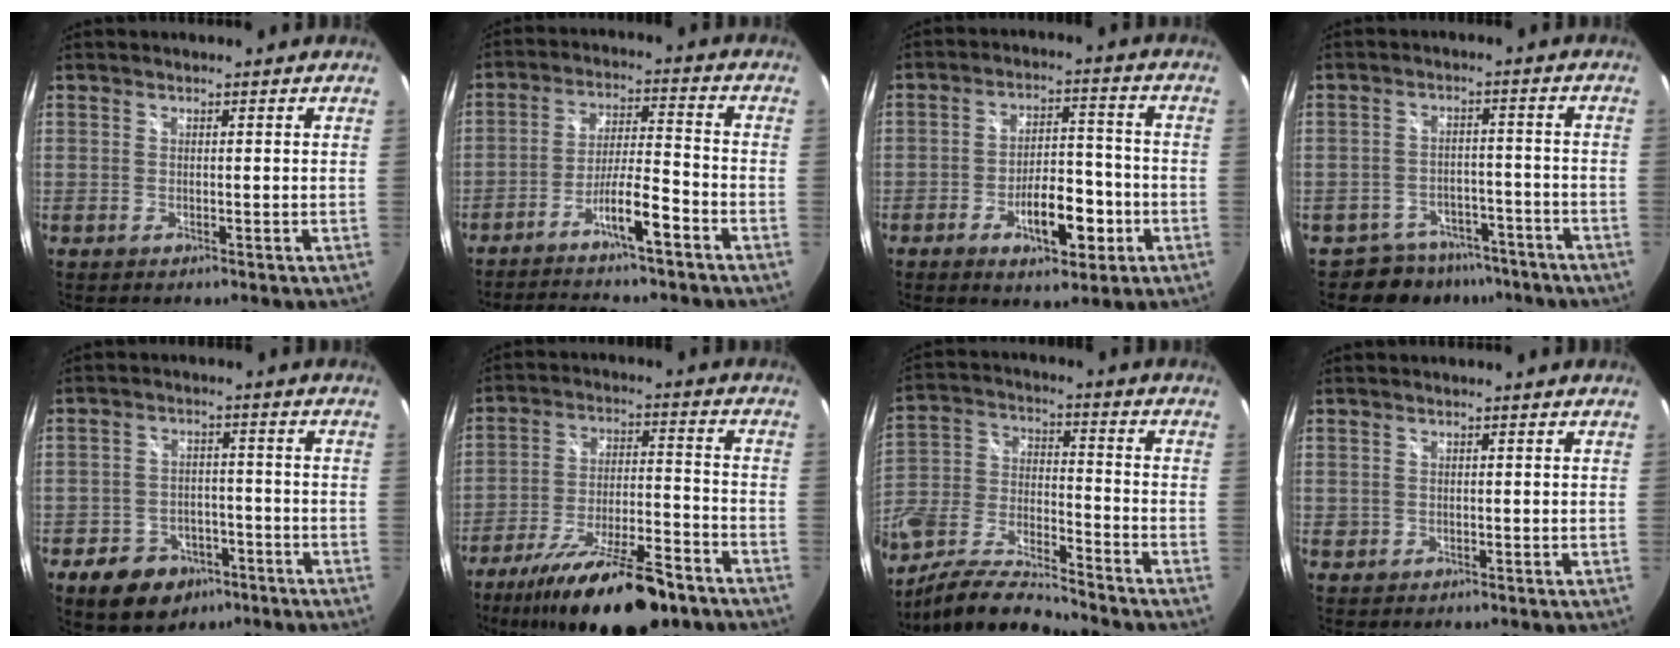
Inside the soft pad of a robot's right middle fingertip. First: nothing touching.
{"total": 10.1, "force": [-7.8, 0.3, 6.4], "torque": [-0.132, 0.007, -0.131]}
{"total": 9.9, "force": [-4.3, 4.3, 7.8], "torque": [-0.136, 0.014, -0.056]}
{"total": 8.4, "force": [-6.7, 4.8, 1.6], "torque": [-0.035, 0.015, -0.091]}
{"total": 10.4, "force": [-6.3, 7.2, 4.2], "torque": [-0.103, 0.016, -0.078]}
{"total": 20.2, "force": [-15.0, 5.3, 12.5], "torque": [-0.224, -0.028, -0.234]}
{"total": 15.3, "force": [-11.3, 4.7, 9.1], "torque": [-0.197, -0.024, -0.216]}
{"total": 1.3, "force": [-0.1, 1.3, 0.3], "torque": [-0.003, -0.002, -0.003]}